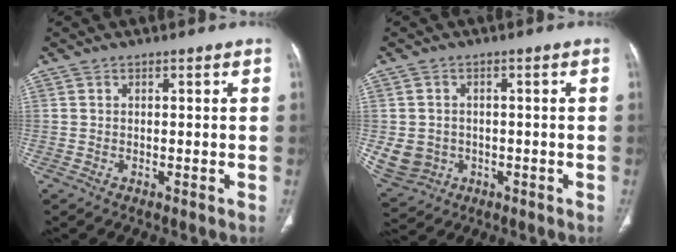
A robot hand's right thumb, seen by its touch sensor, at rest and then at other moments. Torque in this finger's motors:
{"motor_torque": [1.51, 1.02, 0.47, -0.88, 0.09]}